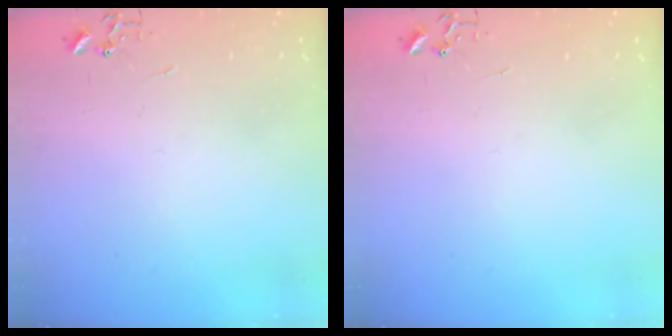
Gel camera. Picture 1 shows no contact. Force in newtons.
{"total": 0.0}